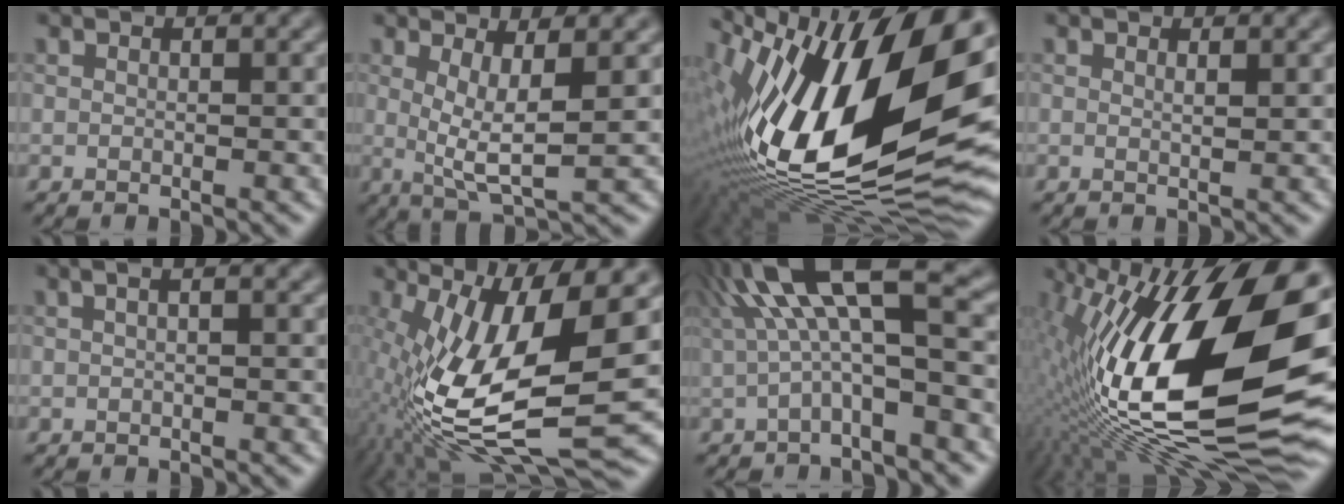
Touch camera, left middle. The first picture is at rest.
{"total": 5.0, "force": [0.9, 1.3, 4.8], "torque": [-0.088, -0.010, 0.019]}
{"total": 19.5, "force": [2.4, 8.5, 17.4], "torque": [-0.293, 0.023, 0.022]}
{"total": 0.7, "force": [0.5, 0.1, 0.5], "torque": [-0.004, -0.001, 0.007]}
{"total": 1.8, "force": [0.6, 0.6, 1.5], "torque": [-0.015, -0.002, 0.001]}
{"total": 14.7, "force": [-1.2, 4.9, 13.8], "torque": [-0.277, -0.011, -0.025]}
{"total": 9.1, "force": [2.3, 2.6, 8.4], "torque": [-0.155, 0.019, 0.034]}
{"total": 21.5, "force": [1.7, 9.6, 19.1], "torque": [-0.354, -0.005, 0.012]}